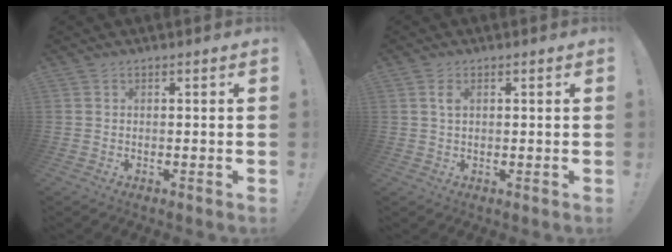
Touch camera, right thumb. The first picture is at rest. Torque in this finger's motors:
{"motor_torque": [-0.05, -0.14, 0.34, -0.08, 0.02]}